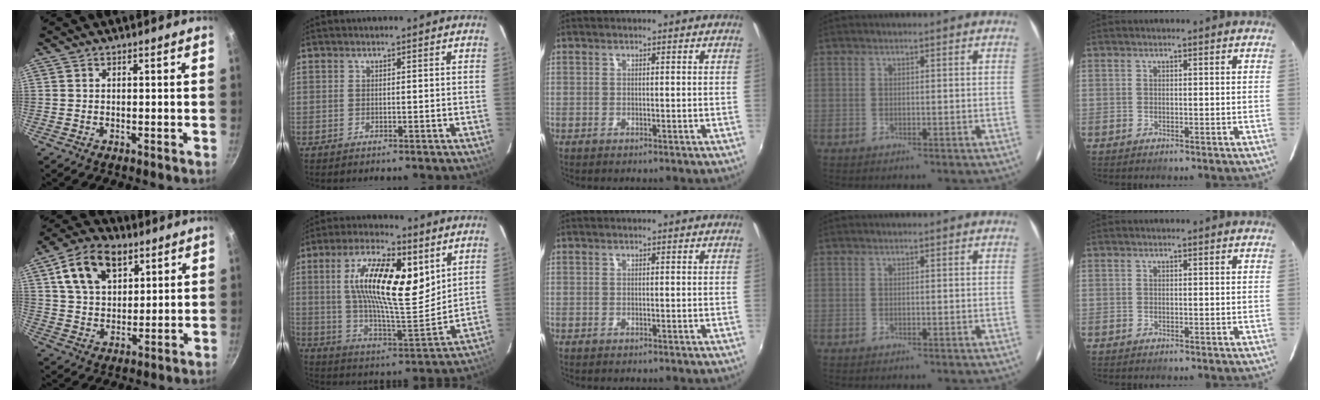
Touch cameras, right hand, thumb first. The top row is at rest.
{"thumb": {"total": 13.7, "force": [6.2, 8.7, 8.6], "torque": [-0.128, -0.010, 0.104]}, "index": {"total": 19.7, "force": [6.8, 6.5, 17.3], "torque": [-0.305, 0.006, 0.116]}}